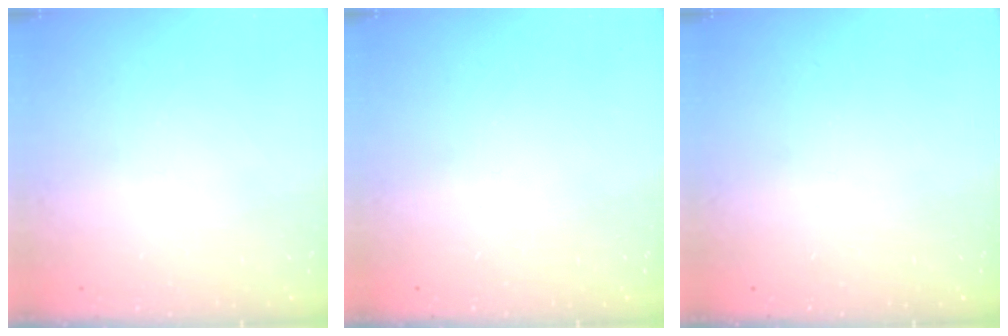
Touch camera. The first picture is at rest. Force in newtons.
{"total": 0.0}
{"total": 0.0}